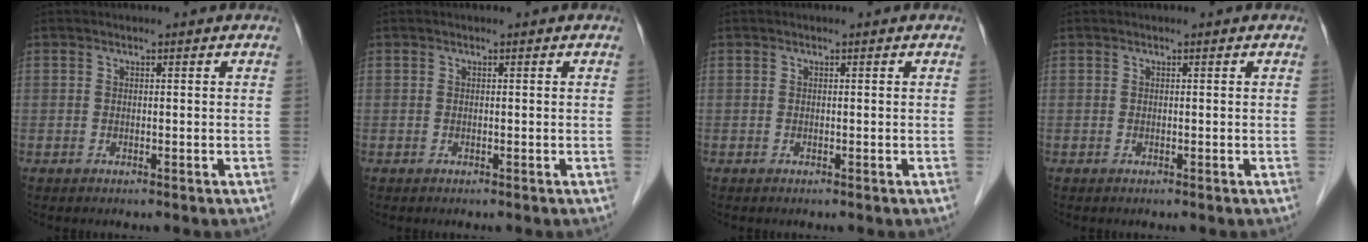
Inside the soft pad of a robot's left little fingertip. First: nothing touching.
{"total": 0.0}
{"total": 0.0}
{"total": 0.0}